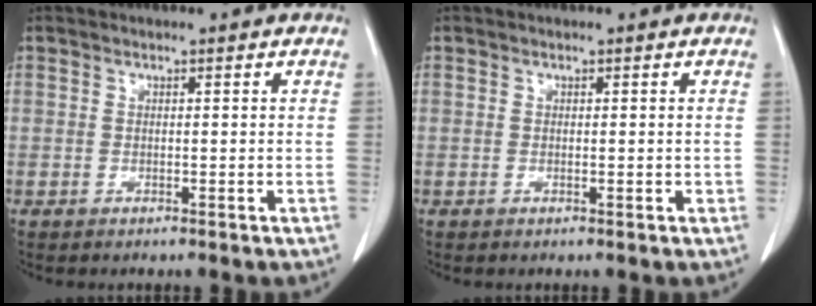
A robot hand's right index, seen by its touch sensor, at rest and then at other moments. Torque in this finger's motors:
{"motor_torque": [-0.05, 0.11, -0.10, -0.01]}